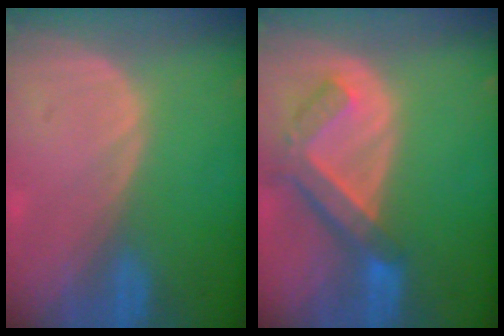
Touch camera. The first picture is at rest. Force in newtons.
{"total": 7.3, "press": 6.4, "slide": 3.6}